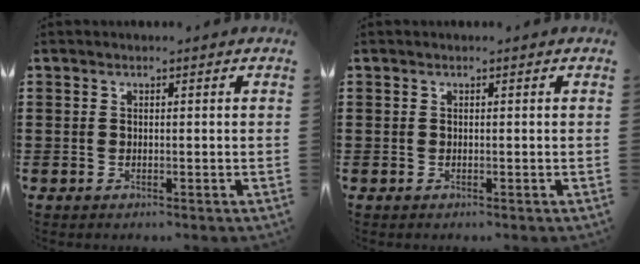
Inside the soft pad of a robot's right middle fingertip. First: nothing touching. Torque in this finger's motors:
{"motor_torque": [-0.04, -0.04, 0.03, -0.01]}